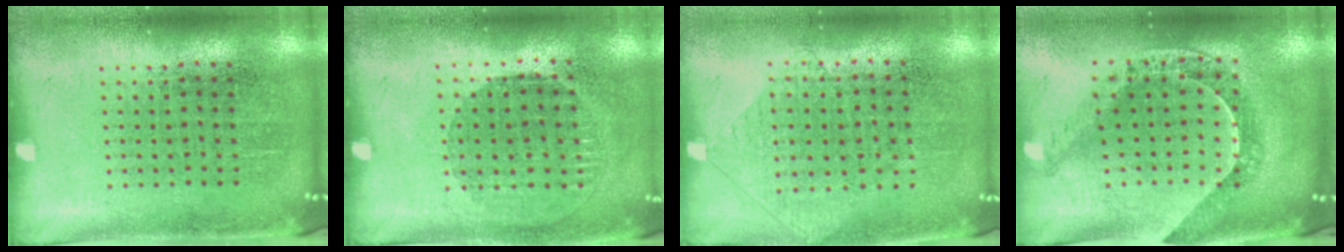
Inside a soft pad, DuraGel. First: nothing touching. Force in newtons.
{"total": 1.0, "press": 0.9, "slide": 0.4}
{"total": 0.9, "press": 0.8, "slide": 0.3}
{"total": 1.1, "press": 1.1, "slide": 0.1}